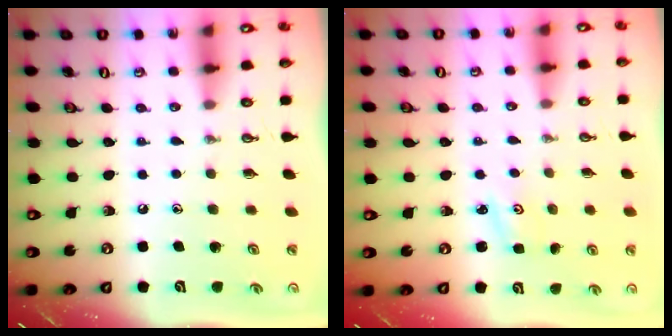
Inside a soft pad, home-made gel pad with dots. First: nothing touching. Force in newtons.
{"total": 2.2, "press": 2.2, "slide": 0.3}